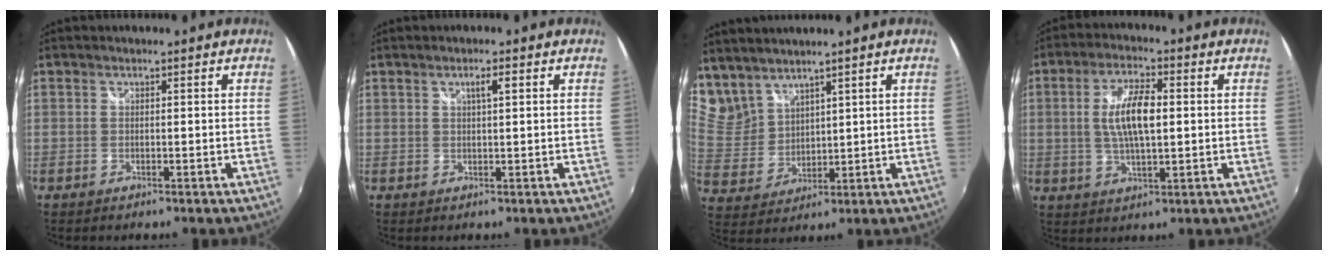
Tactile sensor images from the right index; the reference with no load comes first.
{"total": 1.9, "force": [0.7, 0.2, 1.7], "torque": [-0.029, 0.004, 0.012]}
{"total": 9.0, "force": [7.8, 4.0, 1.8], "torque": [-0.044, 0.001, 0.178]}
{"total": 9.1, "force": [0.7, 3.2, 8.5], "torque": [-0.163, 0.005, 0.015]}